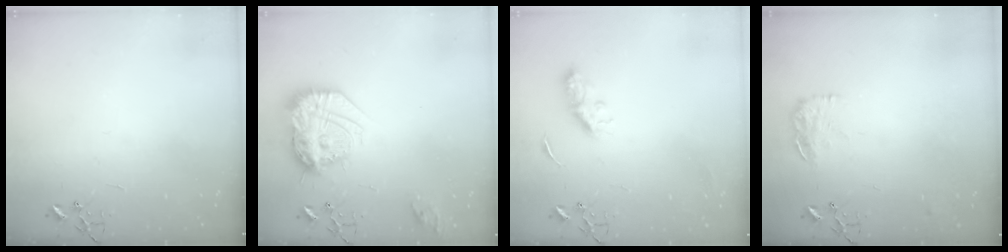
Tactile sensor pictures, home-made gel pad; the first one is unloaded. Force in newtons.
{"total": 20.9, "press": 20.8, "slide": 1.7}
{"total": 7.2, "press": 7.2, "slide": 0.3}
{"total": 10.8, "press": 10.7, "slide": 0.6}